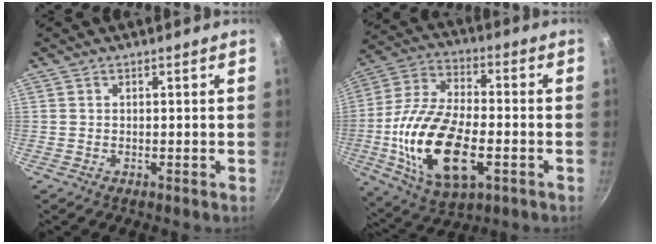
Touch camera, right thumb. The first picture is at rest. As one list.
[{"total": 21.4, "force": [-4.8, 10.8, 17.9], "torque": [-0.346, 0.014, -0.087]}]